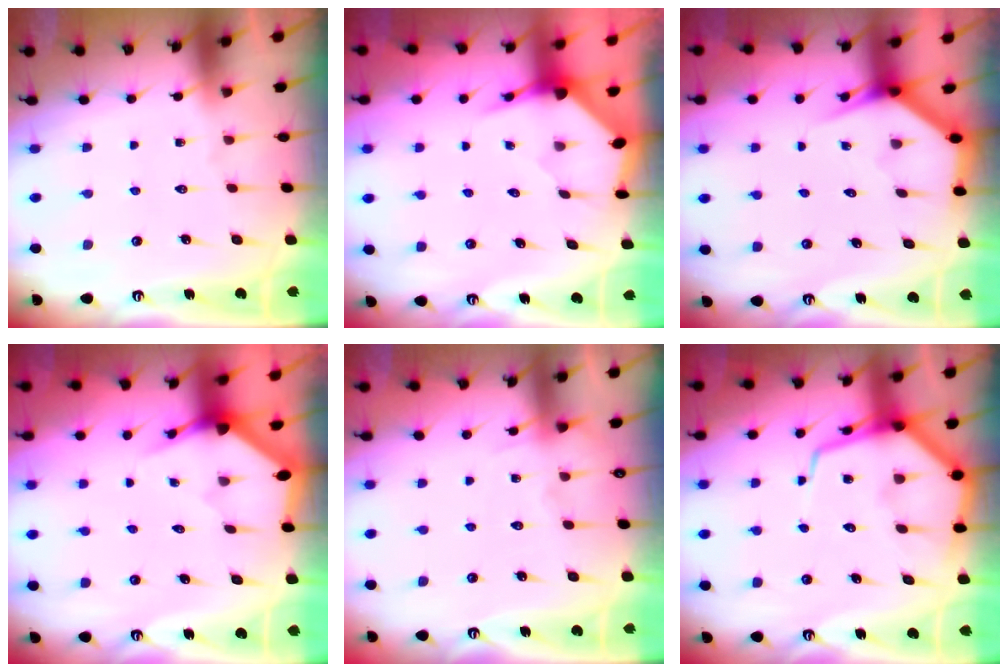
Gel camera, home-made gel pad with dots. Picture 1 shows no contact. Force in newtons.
{"total": 3.5, "press": 3.5, "slide": 0.4}
{"total": 3.3, "press": 3.3, "slide": 0.2}
{"total": 3.5, "press": 3.5, "slide": 0.1}
{"total": 5.1, "press": 5.1, "slide": 0.7}
{"total": 10.3, "press": 10.3, "slide": 1.1}